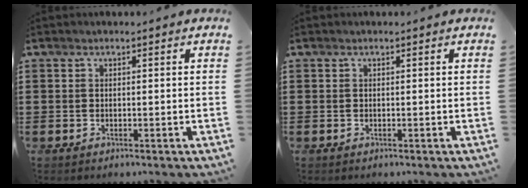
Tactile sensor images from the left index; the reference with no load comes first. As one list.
[{"total": 0.0}]